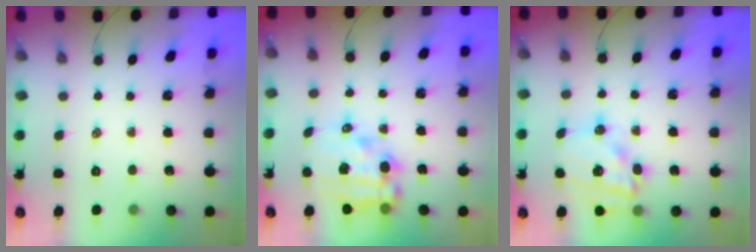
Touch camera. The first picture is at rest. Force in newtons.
{"total": 13.3, "press": 12.9, "slide": 3.3}
{"total": 14.8, "press": 14.5, "slide": 3.3}